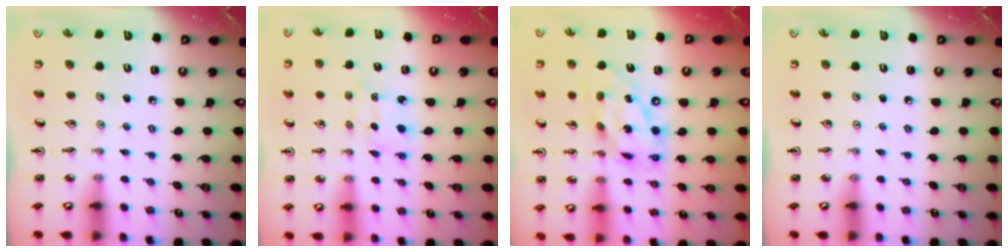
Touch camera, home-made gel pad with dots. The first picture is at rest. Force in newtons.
{"total": 2.1, "press": 2.0, "slide": 0.6}
{"total": 16.0, "press": 16.0, "slide": 1.2}
{"total": 0.0}